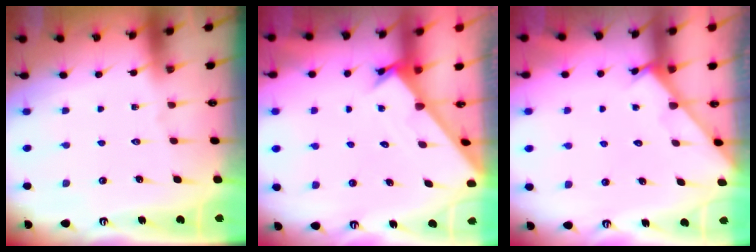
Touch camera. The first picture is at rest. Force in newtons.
{"total": 1.7, "press": 1.7, "slide": 0.1}
{"total": 2.6, "press": 2.5, "slide": 0.3}